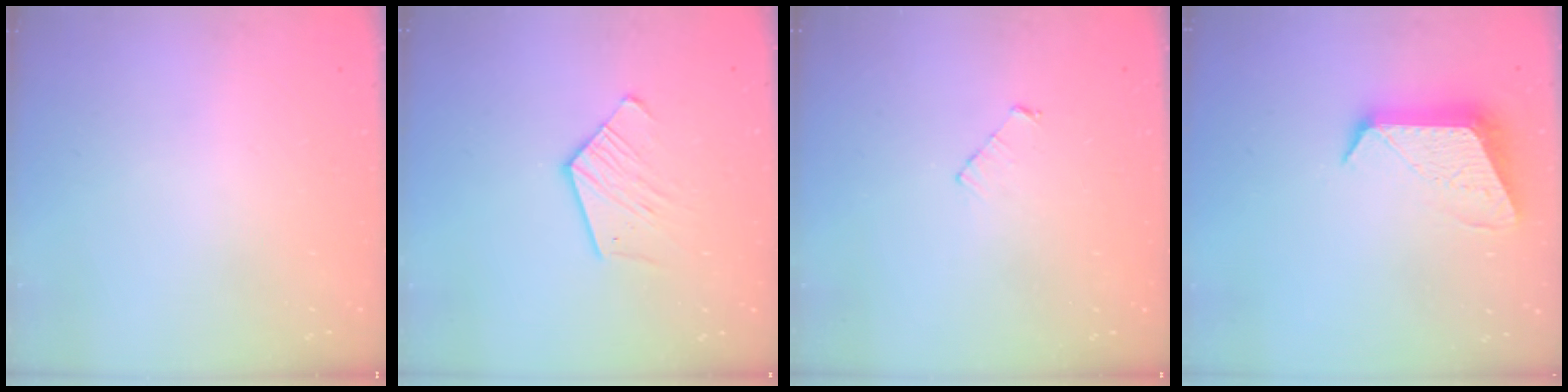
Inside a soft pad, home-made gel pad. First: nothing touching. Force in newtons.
{"total": 8.7, "press": 8.6, "slide": 0.7}
{"total": 3.4, "press": 3.4, "slide": 0.3}
{"total": 11.6, "press": 11.5, "slide": 0.7}